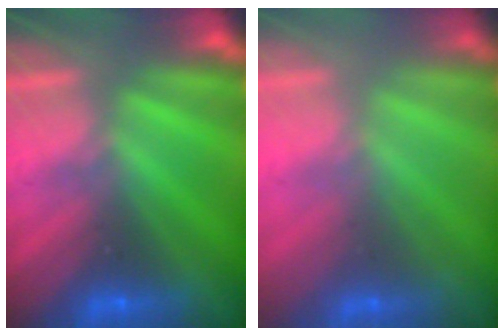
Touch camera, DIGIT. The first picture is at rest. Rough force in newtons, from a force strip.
{"total": 2.2}